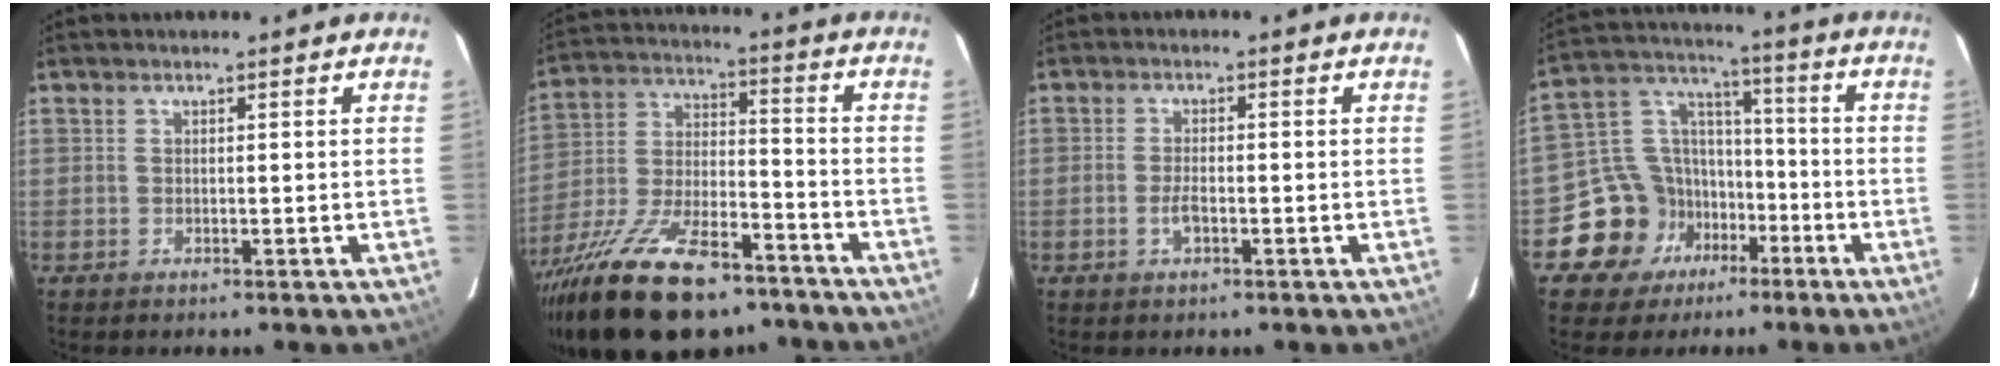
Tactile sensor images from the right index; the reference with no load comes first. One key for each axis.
{"total": 25.8, "fx": -18.1, "fy": 10.2, "fz": 15.3, "tx": -0.299, "ty": -0.027, "tz": -0.288}
{"total": 3.2, "fx": -1.2, "fy": 1.3, "fz": 2.6, "tx": -0.057, "ty": -0.001, "tz": -0.024}
{"total": 13.2, "fx": -6.6, "fy": 11.0, "fz": 3.3, "tx": -0.082, "ty": 0.055, "tz": -0.099}